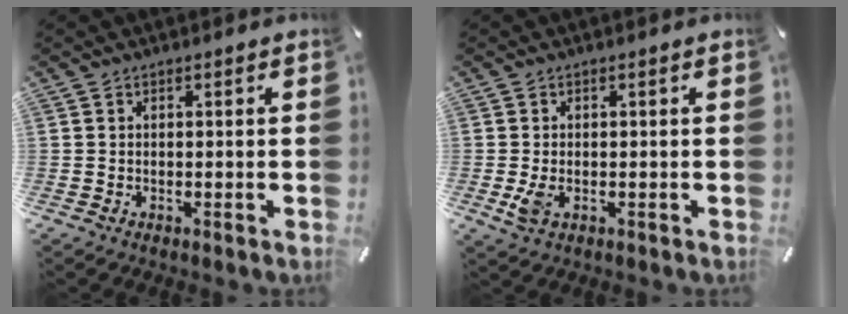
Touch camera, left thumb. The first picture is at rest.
{"total": 3.2, "force": [-0.7, 1.7, 2.6], "torque": [-0.063, -0.004, -0.015]}